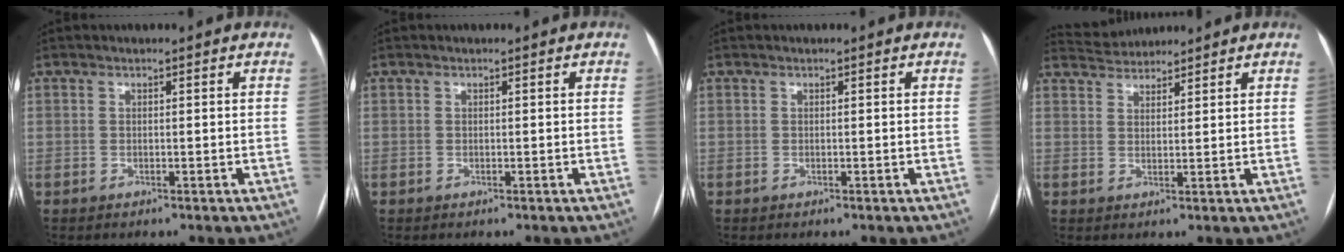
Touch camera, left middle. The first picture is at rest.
{"total": 0.0}
{"total": 0.0}
{"total": 4.0, "force": [4.0, 0.5, -0.1], "torque": [-0.005, 0.025, 0.073]}